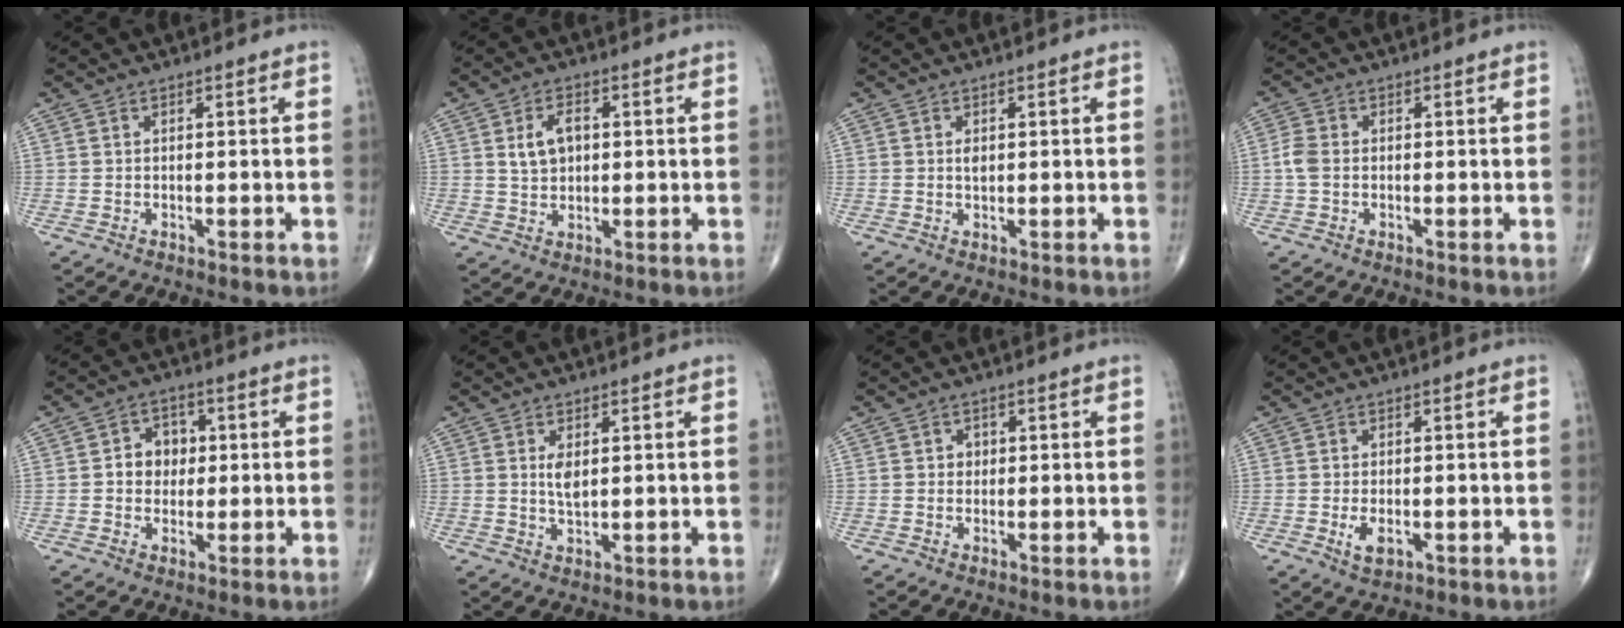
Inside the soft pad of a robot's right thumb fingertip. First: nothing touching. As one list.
[{"total": 5.6, "force": [1.2, 3.6, 4.1], "torque": [-0.062, 0.001, 0.021]}, {"total": 1.4, "force": [0.3, 0.9, 1.0], "torque": [-0.012, -0.002, 0.007]}, {"total": 2.9, "force": [-0.3, 2.1, 2.0], "torque": [-0.048, 0.005, -0.011]}, {"total": 5.9, "force": [0.6, 5.0, 3.1], "torque": [-0.012, 0.008, 0.003]}, {"total": 3.2, "force": [0.8, 1.6, 2.7], "torque": [-0.044, -0.010, 0.018]}, {"total": 1.5, "force": [0.3, 1.4, 0.6], "torque": [0.002, 0.002, 0.001]}, {"total": 3.3, "force": [-0.8, 1.8, 2.7], "torque": [-0.046, -0.006, -0.011]}]